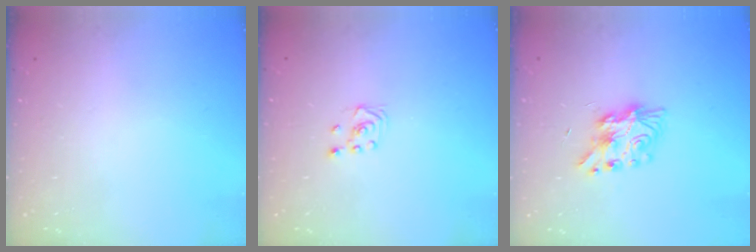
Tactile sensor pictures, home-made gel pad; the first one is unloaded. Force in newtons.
{"total": 2.3, "press": 2.2, "slide": 0.7}
{"total": 8.2, "press": 8.1, "slide": 0.3}